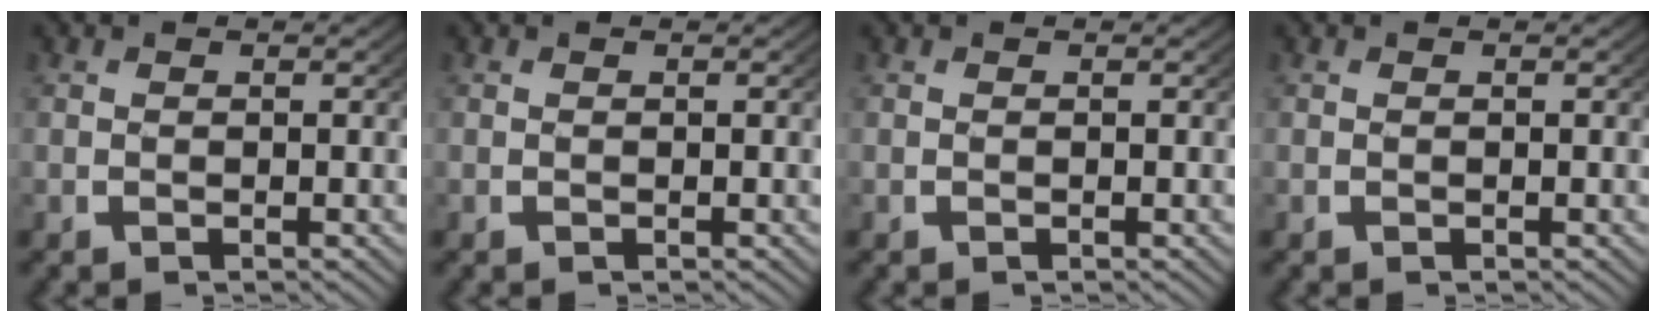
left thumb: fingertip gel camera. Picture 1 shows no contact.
{"total": 0.0}
{"total": 0.0}
{"total": 0.0}